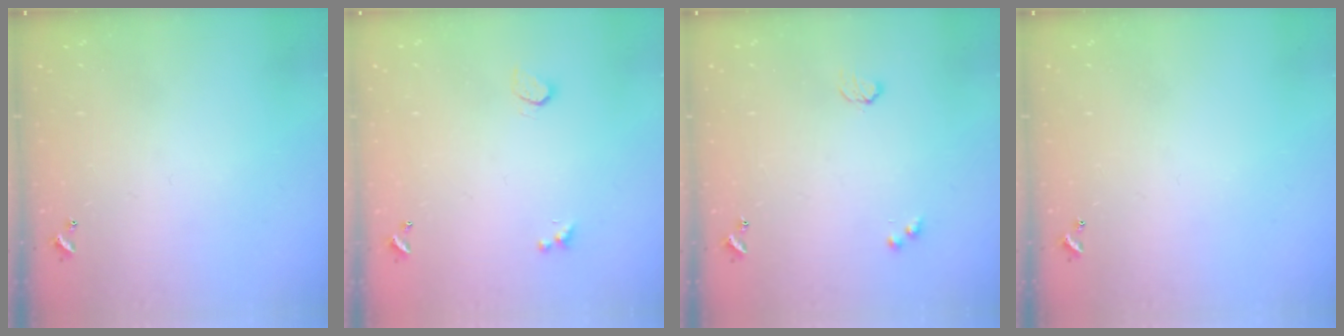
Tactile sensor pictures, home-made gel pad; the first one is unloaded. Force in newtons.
{"total": 0.9, "press": 0.8, "slide": 0.4}
{"total": 2.9, "press": 2.9, "slide": 0.5}
{"total": 0.0}